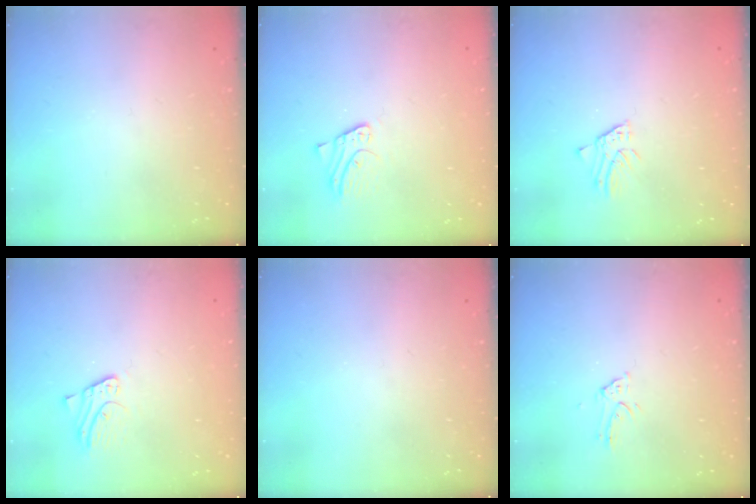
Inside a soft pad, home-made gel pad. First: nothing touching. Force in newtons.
{"total": 3.0, "press": 3.0, "slide": 0.3}
{"total": 1.5, "press": 1.5, "slide": 0.1}
{"total": 3.0, "press": 3.0, "slide": 0.3}
{"total": 0.0}
{"total": 3.0, "press": 3.0, "slide": 0.1}